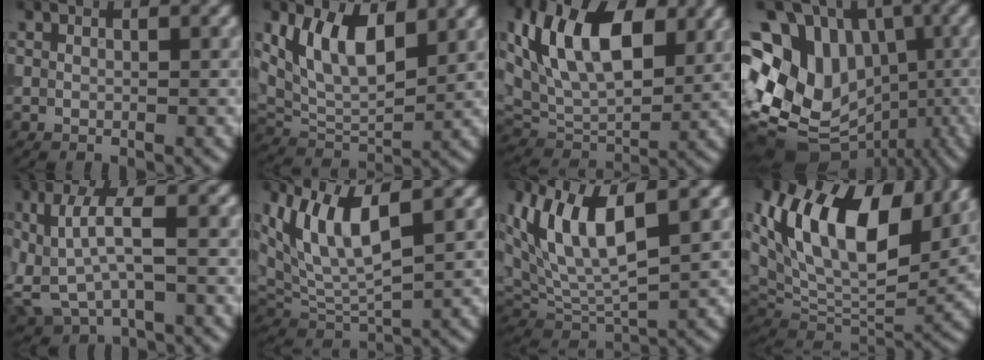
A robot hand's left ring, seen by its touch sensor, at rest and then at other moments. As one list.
[{"total": 7.1, "force": [3.1, 3.6, 5.2], "torque": [-0.099, -0.007, 0.059]}, {"total": 11.3, "force": [4.0, 6.7, 8.2], "torque": [-0.153, 0.004, 0.069]}, {"total": 17.4, "force": [-2.6, 14.5, 9.2], "torque": [-0.180, 0.025, -0.044]}, {"total": 5.3, "force": [0.2, 2.4, 4.7], "torque": [-0.103, -0.007, 0.005]}, {"total": 7.4, "force": [3.6, 2.4, 6.0], "torque": [-0.130, -0.008, 0.069]}, {"total": 9.7, "force": [4.1, 3.4, 8.0], "torque": [-0.170, 0.003, 0.077]}, {"total": 14.8, "force": [6.1, 7.7, 11.0], "torque": [-0.203, 0.017, 0.106]}]